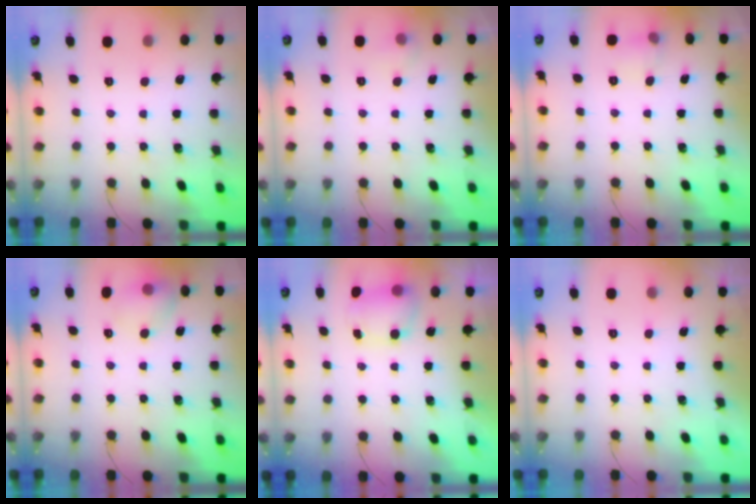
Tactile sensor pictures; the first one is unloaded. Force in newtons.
{"total": 4.6, "press": 4.4, "slide": 1.3}
{"total": 4.9, "press": 4.8, "slide": 1.1}
{"total": 8.2, "press": 8.1, "slide": 1.2}
{"total": 6.3, "press": 6.3, "slide": 0.7}
{"total": 0.0}